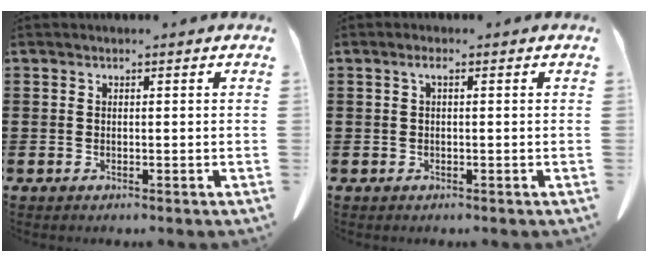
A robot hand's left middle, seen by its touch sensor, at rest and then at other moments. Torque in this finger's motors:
{"motor_torque": [-0.40, 0.39, 0.10, 0.02]}